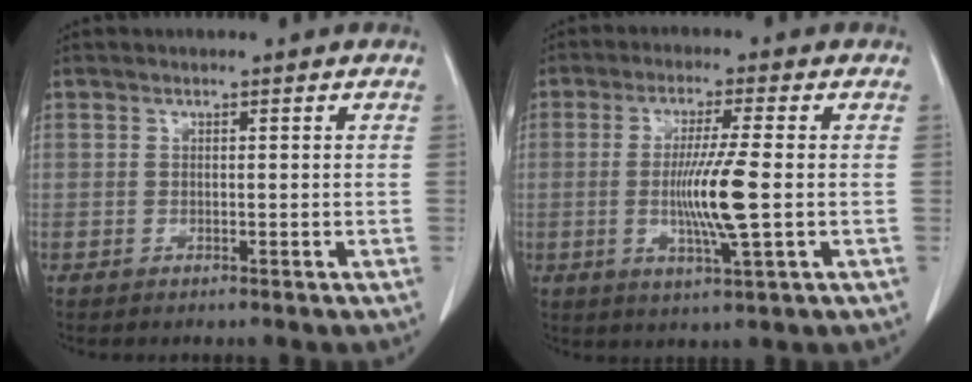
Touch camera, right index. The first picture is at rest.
{"total": 8.6, "force": [-0.9, -0.4, 8.6], "torque": [-0.164, -0.015, -0.017]}